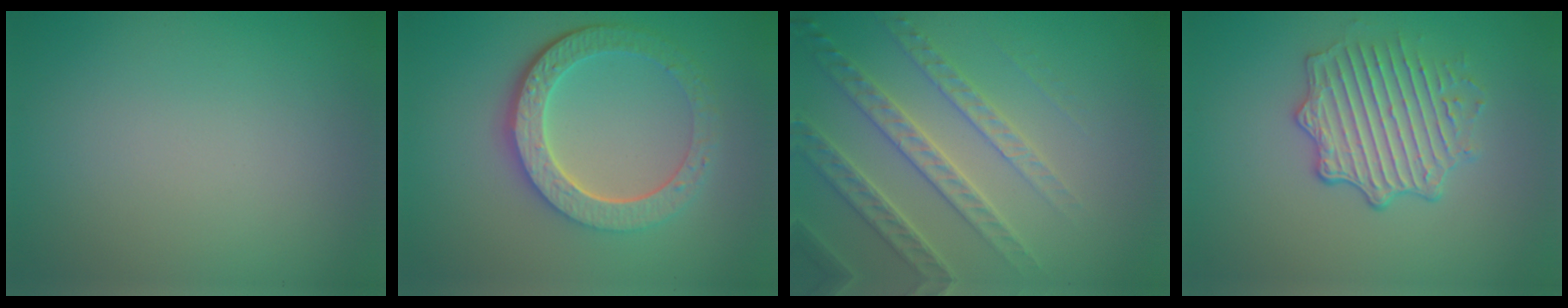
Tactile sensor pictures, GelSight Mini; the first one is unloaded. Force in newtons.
{"total": 5.8, "press": 4.5, "slide": 3.6}
{"total": 4.3, "press": 4.2, "slide": 1.1}
{"total": 4.2, "press": 3.8, "slide": 1.8}